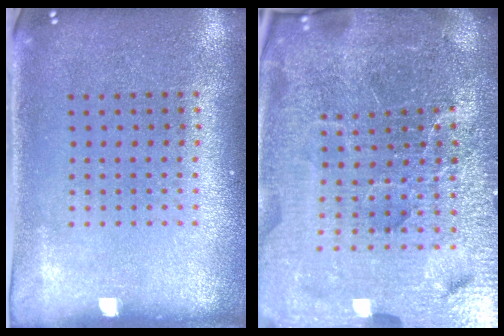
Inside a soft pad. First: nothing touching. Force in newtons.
{"total": 7.0, "press": 6.1, "slide": 3.3}